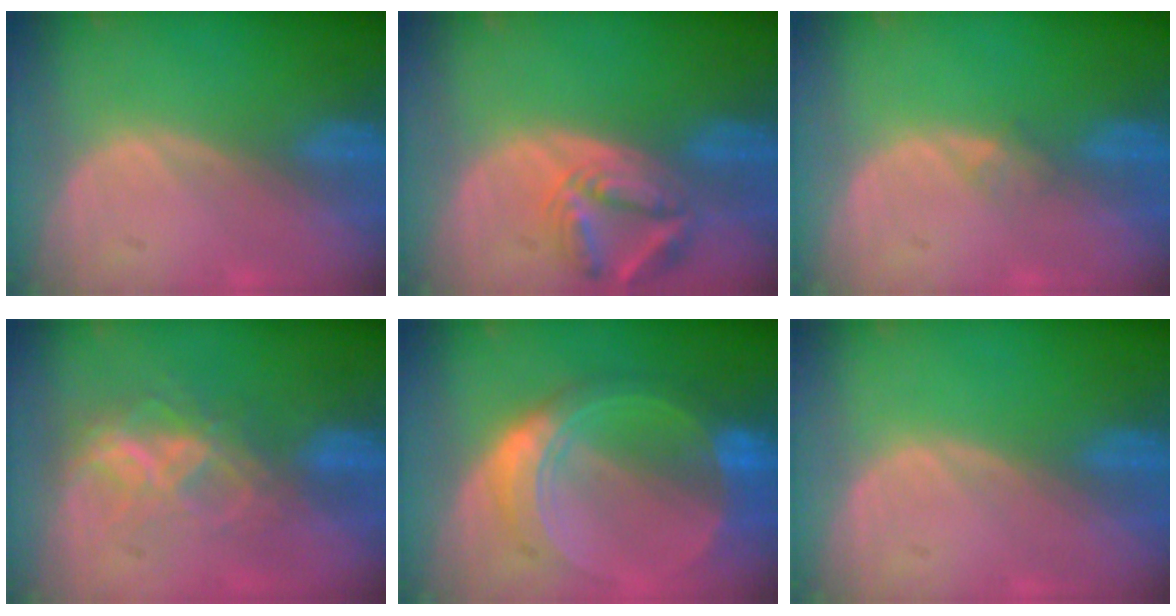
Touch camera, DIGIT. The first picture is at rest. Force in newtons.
{"total": 6.8, "press": 6.3, "slide": 2.6}
{"total": 1.1, "press": 1.0, "slide": 0.1}
{"total": 7.3, "press": 6.1, "slide": 3.9}
{"total": 8.7, "press": 8.7, "slide": 0.6}
{"total": 0.0}